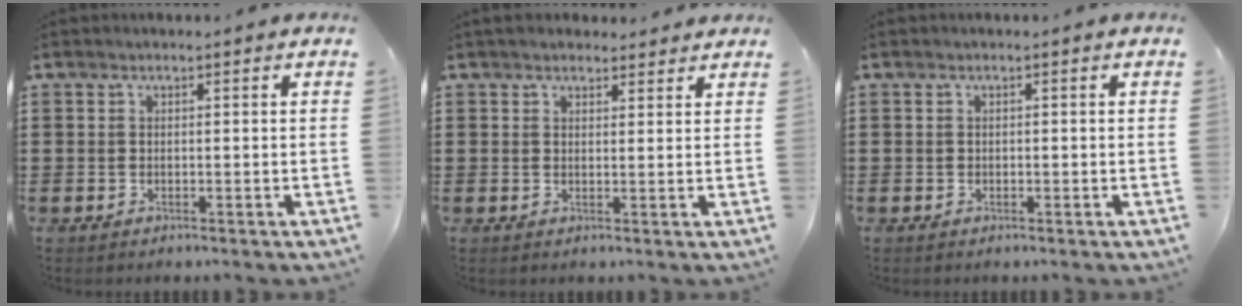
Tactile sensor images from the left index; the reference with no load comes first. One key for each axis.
{"total": 2.3, "fx": 2.0, "fy": 1.0, "fz": 0.3, "tx": -0.011, "ty": 0.003, "tz": 0.039}
{"total": 0.0}